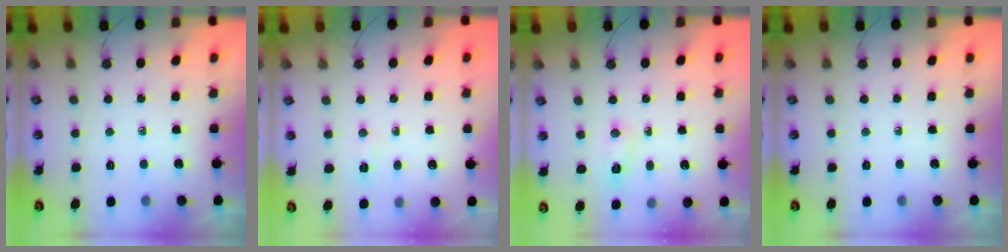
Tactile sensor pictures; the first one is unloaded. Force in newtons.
{"total": 2.6, "press": 2.1, "slide": 1.4}
{"total": 2.9, "press": 1.6, "slide": 2.4}
{"total": 0.0}